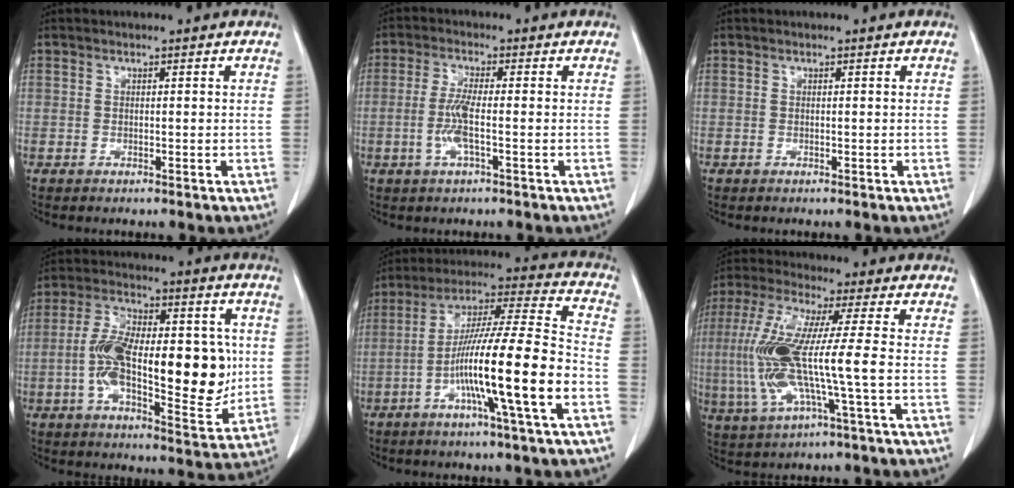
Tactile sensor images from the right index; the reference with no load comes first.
{"total": 4.7, "force": [-1.1, 0.4, 4.5], "torque": [-0.099, -0.005, -0.025]}
{"total": 0.0}
{"total": 20.3, "force": [-0.6, 7.3, 18.9], "torque": [-0.313, 0.011, -0.009]}
{"total": 18.3, "force": [-5.9, -0.3, 17.3], "torque": [-0.299, -0.001, -0.109]}
{"total": 13.5, "force": [-1.5, 0.6, 13.4], "torque": [-0.286, 0.001, -0.035]}